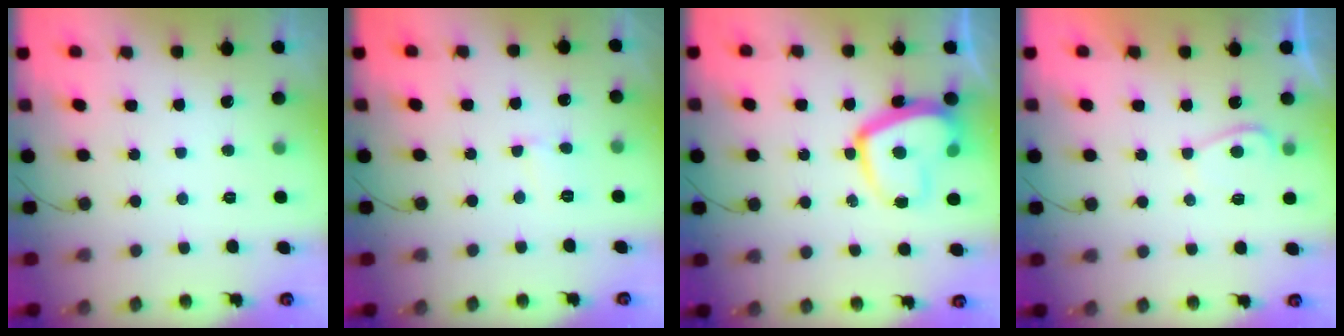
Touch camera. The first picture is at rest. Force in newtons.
{"total": 2.6, "press": 2.6, "slide": 0.3}
{"total": 14.8, "press": 14.7, "slide": 1.3}
{"total": 2.3, "press": 2.2, "slide": 0.8}